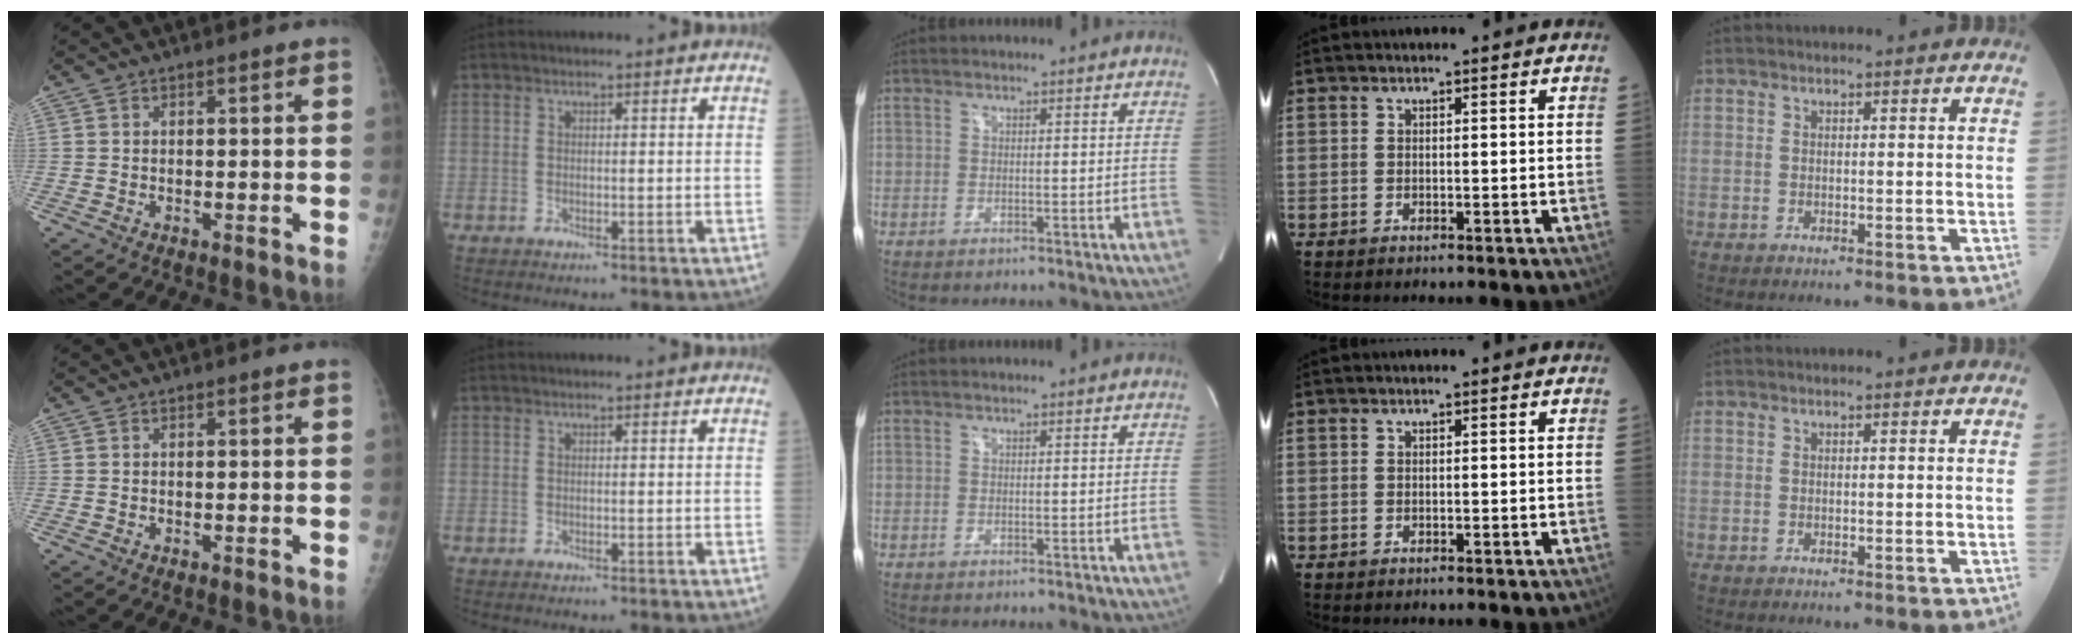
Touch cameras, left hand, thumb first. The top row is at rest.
{}